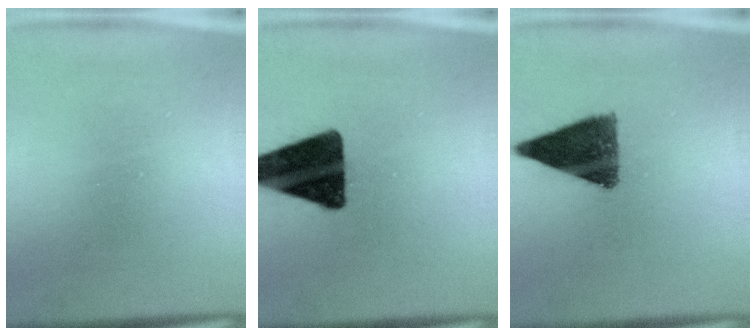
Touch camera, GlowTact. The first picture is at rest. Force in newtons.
{"total": 17.1}
{"total": 11.1}